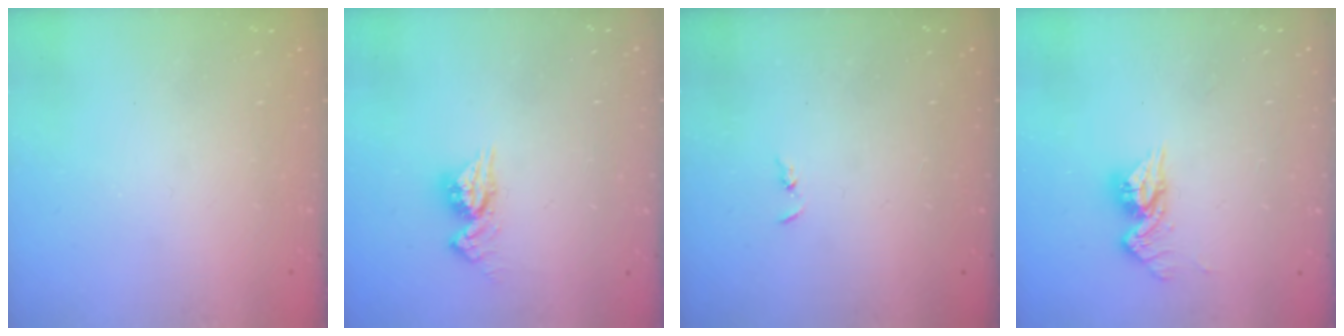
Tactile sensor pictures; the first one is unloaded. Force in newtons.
{"total": 8.3, "press": 8.3, "slide": 0.8}
{"total": 1.3, "press": 1.2, "slide": 0.3}
{"total": 10.1, "press": 10.1, "slide": 0.7}